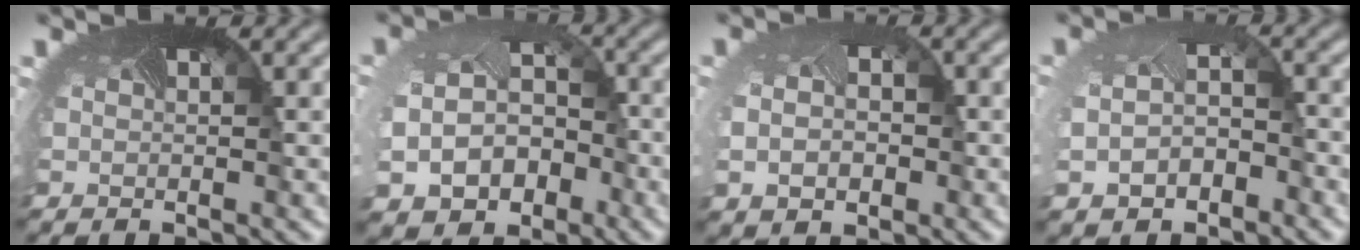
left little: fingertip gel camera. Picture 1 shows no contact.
{"total": 7.4, "force": [-2.4, 5.8, 4.0], "torque": [-0.092, -0.042, -0.019]}
{"total": 3.8, "force": [-0.3, 2.9, 2.5], "torque": [-0.056, -0.012, 0.004]}
{"total": 3.9, "force": [-1.1, 2.6, 2.8], "torque": [-0.073, -0.016, -0.016]}